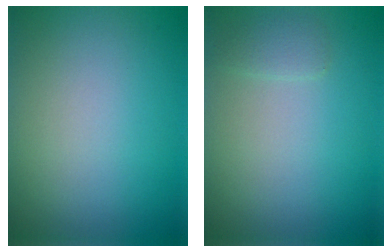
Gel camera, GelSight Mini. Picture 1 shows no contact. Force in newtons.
{"total": 1.0, "press": 1.0, "slide": 0.1}